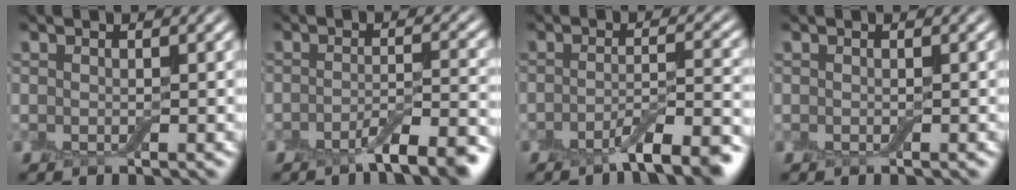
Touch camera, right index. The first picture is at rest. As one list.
[{"total": 5.0, "force": [-3.2, 1.1, 3.7], "torque": [-0.048, 0.004, -0.055]}, {"total": 5.5, "force": [-3.6, 1.2, 4.0], "torque": [-0.053, 0.005, -0.062]}, {"total": 0.0}]